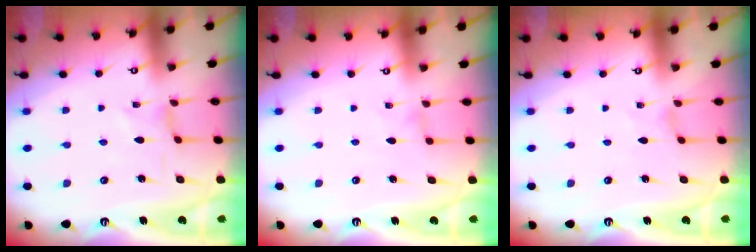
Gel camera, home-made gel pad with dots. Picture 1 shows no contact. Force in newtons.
{"total": 0.0}
{"total": 0.0}